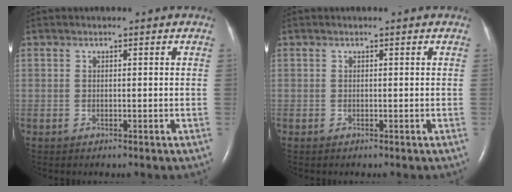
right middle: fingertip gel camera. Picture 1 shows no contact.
{"total": 0.0}